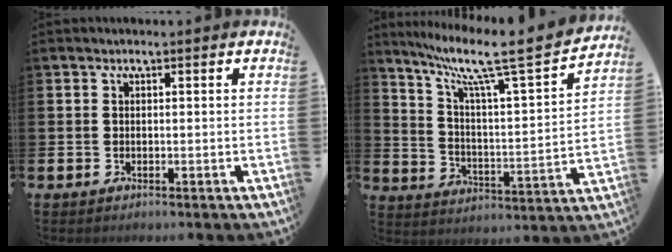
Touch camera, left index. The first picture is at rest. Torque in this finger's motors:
{"motor_torque": [0.02, -0.64, 0.34, 0.17]}